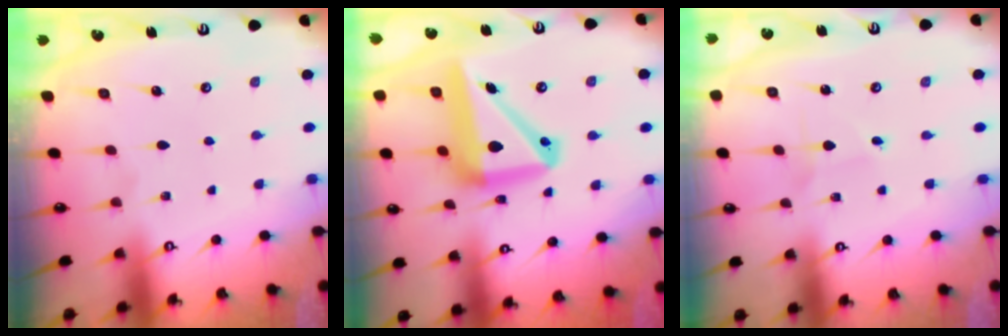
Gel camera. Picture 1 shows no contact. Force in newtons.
{"total": 15.5, "press": 15.4, "slide": 1.8}
{"total": 0.7, "press": 0.7, "slide": 0.0}